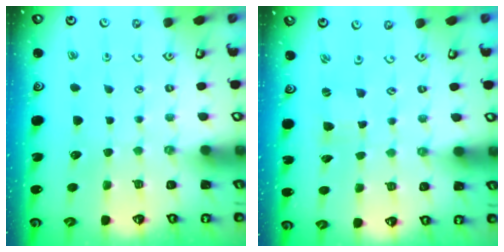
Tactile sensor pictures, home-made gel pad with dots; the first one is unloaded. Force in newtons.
{"total": 0.9, "press": 0.9, "slide": 0.2}